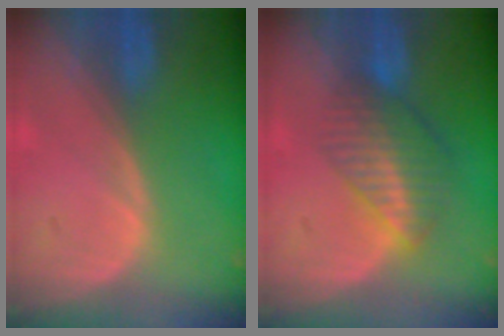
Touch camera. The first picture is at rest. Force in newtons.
{"total": 6.8, "press": 5.9, "slide": 3.4}